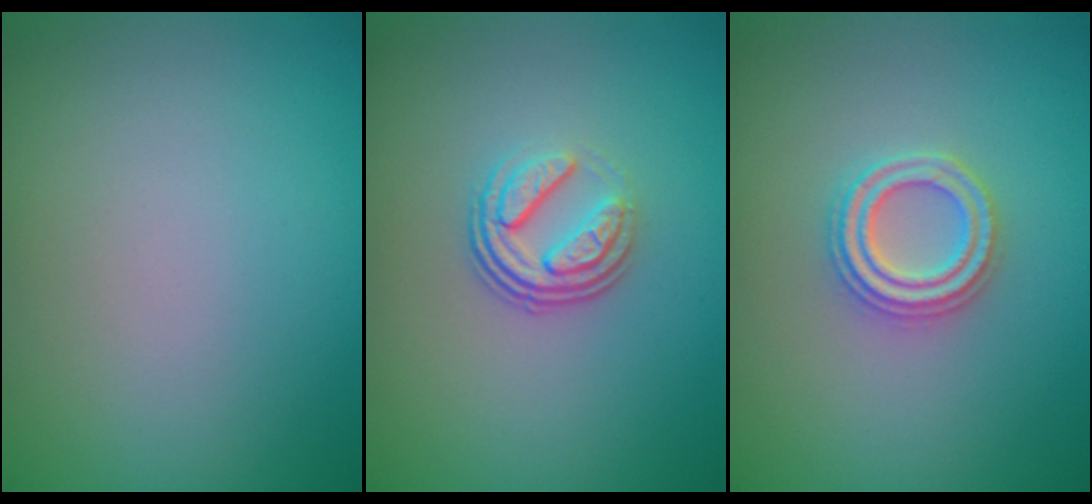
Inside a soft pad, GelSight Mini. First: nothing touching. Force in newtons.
{"total": 3.6, "press": 2.5, "slide": 2.7}
{"total": 3.2, "press": 3.1, "slide": 0.7}